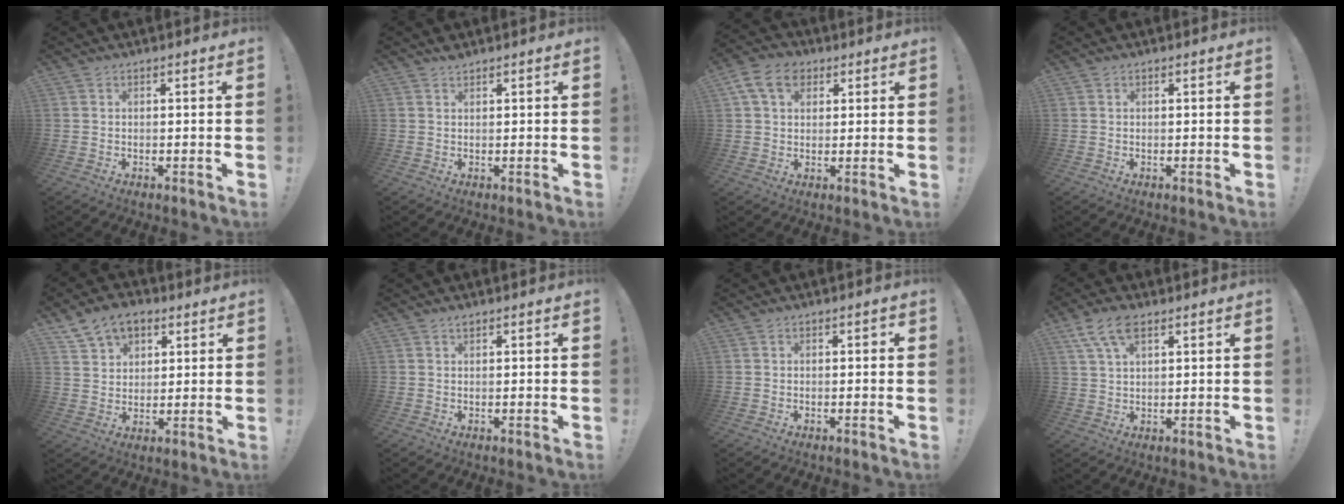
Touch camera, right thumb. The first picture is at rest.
{"total": 1.4, "force": [1.3, 0.3, 0.3], "torque": [0.002, -0.007, 0.023]}
{"total": 9.8, "force": [4.1, 7.0, 5.5], "torque": [-0.085, -0.003, 0.079]}
{"total": 0.0}
{"total": 9.4, "force": [5.8, 6.3, 3.7], "torque": [-0.062, -0.026, 0.112]}
{"total": 0.8, "force": [0.8, 0.1, 0.2], "torque": [0.003, -0.004, 0.014]}
{"total": 0.5, "force": [-0.2, 0.4, 0.3], "torque": [-0.004, 0.003, -0.004]}
{"total": 8.1, "force": [4.3, 3.9, 5.7], "torque": [-0.098, -0.007, 0.083]}